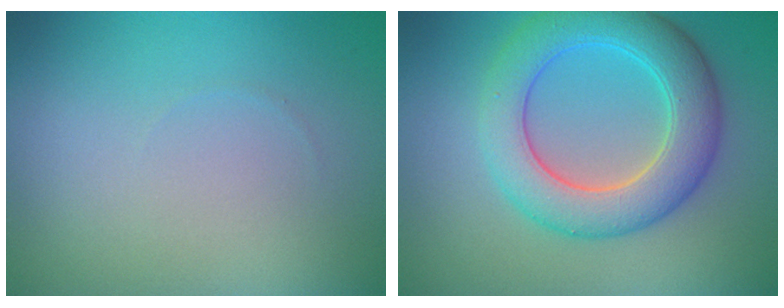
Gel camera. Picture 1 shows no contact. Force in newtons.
{"total": 7.0, "press": 6.9, "slide": 0.3}